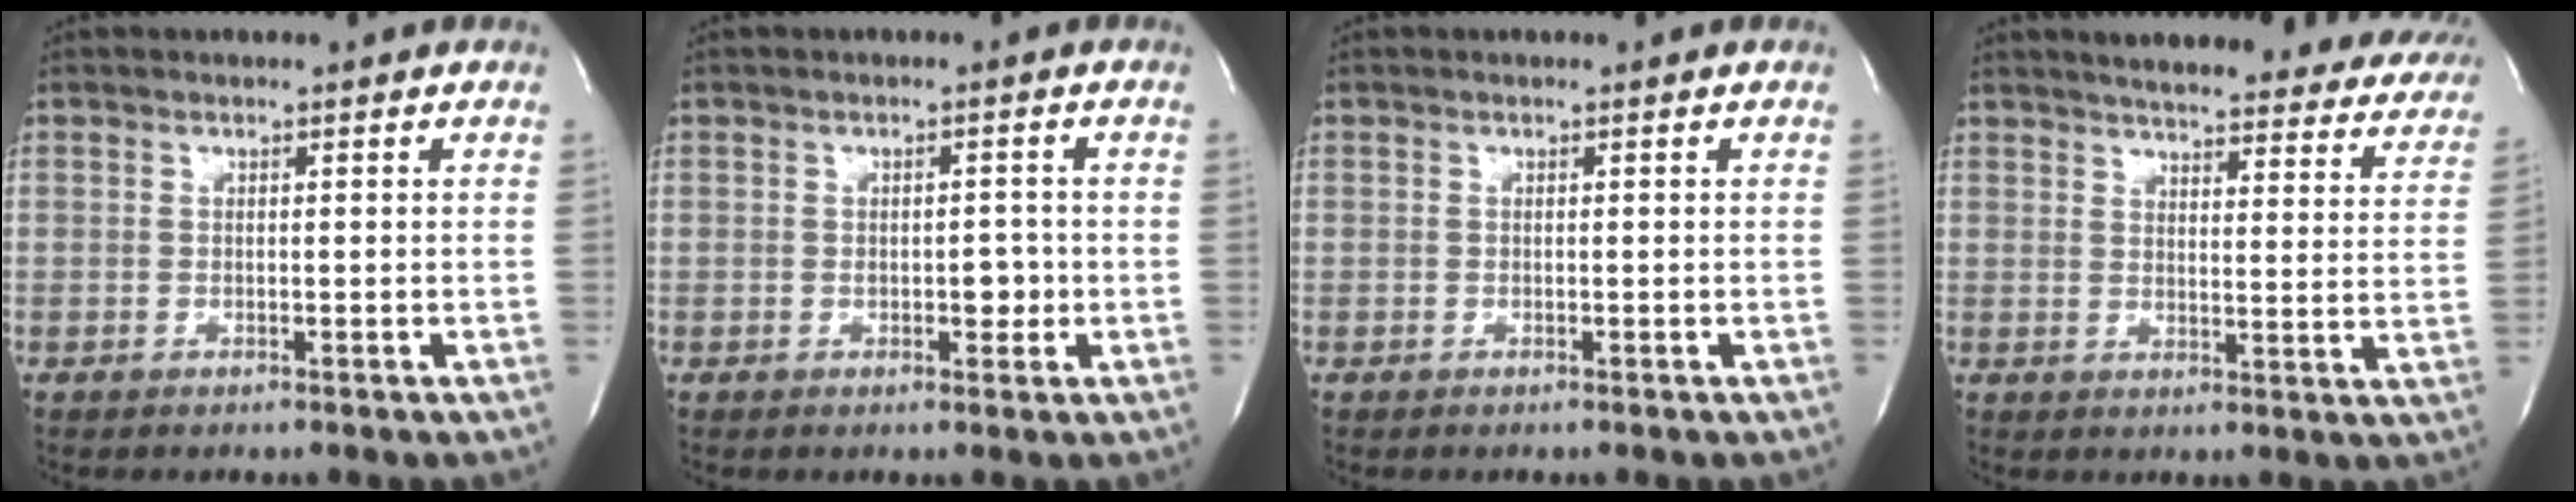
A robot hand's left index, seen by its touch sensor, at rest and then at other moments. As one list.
[{"total": 2.5, "force": [-0.4, 1.4, 2.1], "torque": [-0.027, 0.002, -0.002]}, {"total": 0.0}, {"total": 27.0, "force": [24.5, 6.0, 9.9], "torque": [-0.133, -0.057, 0.272]}]